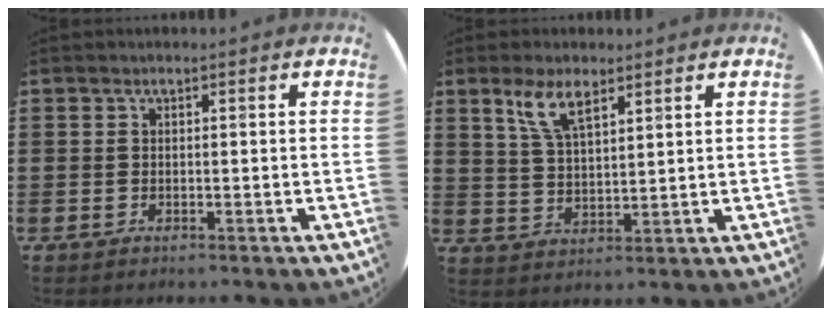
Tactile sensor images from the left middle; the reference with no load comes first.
{"total": 5.5, "force": [3.8, 1.8, 3.5], "torque": [-0.079, 0.003, 0.068]}